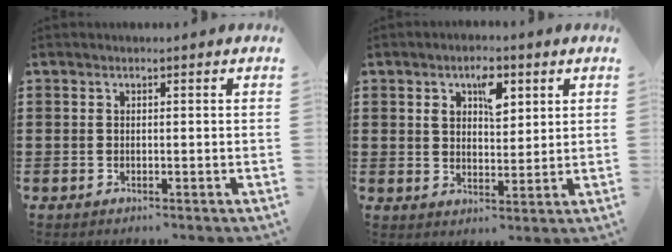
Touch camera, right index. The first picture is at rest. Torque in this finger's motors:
{"motor_torque": [0.61, 0.49, 0.31, 0.06]}